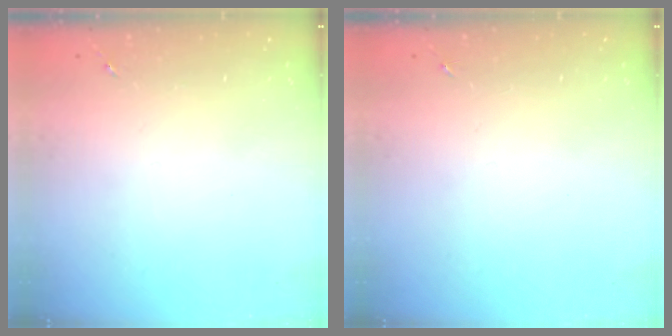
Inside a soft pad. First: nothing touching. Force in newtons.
{"total": 0.0}